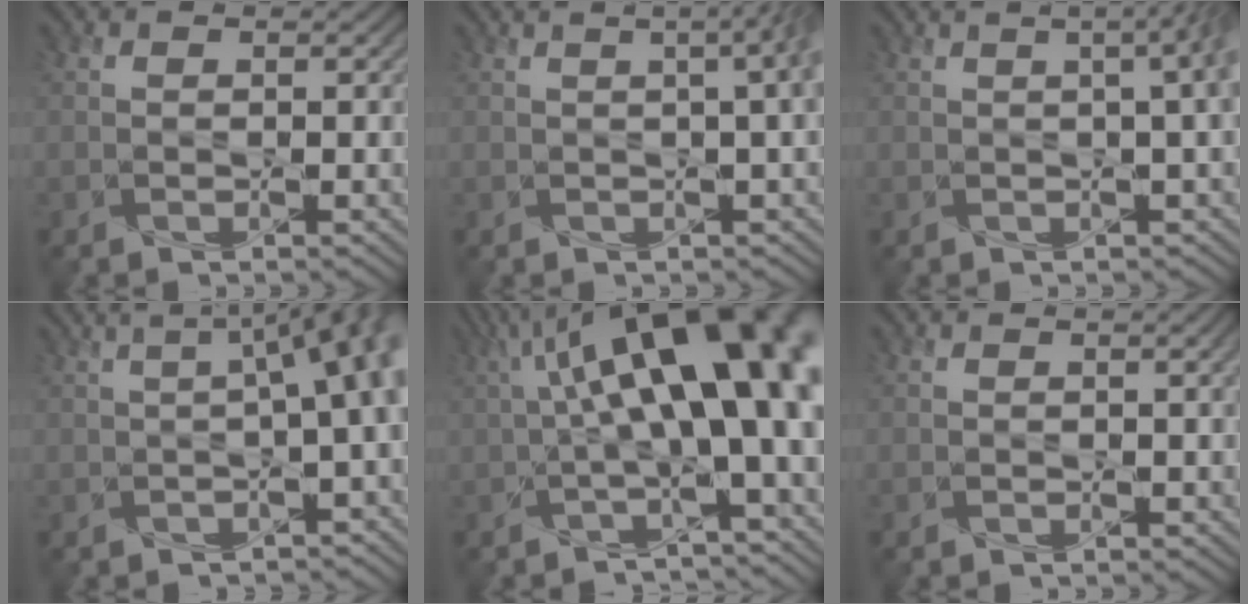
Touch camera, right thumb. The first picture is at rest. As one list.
[{"total": 5.9, "force": [0.7, 1.6, 5.6], "torque": [-0.053, 0.024, -0.005]}, {"total": 6.3, "force": [0.7, 1.8, 6.0], "torque": [-0.062, 0.025, -0.005]}, {"total": 9.3, "force": [0.6, 2.7, 8.8], "torque": [-0.100, 0.023, -0.004]}, {"total": 14.8, "force": [2.3, 4.7, 13.9], "torque": [-0.210, 0.025, 0.032]}, {"total": 1.2, "force": [0.3, 0.2, 1.1], "torque": [-0.020, 0.004, 0.006]}]